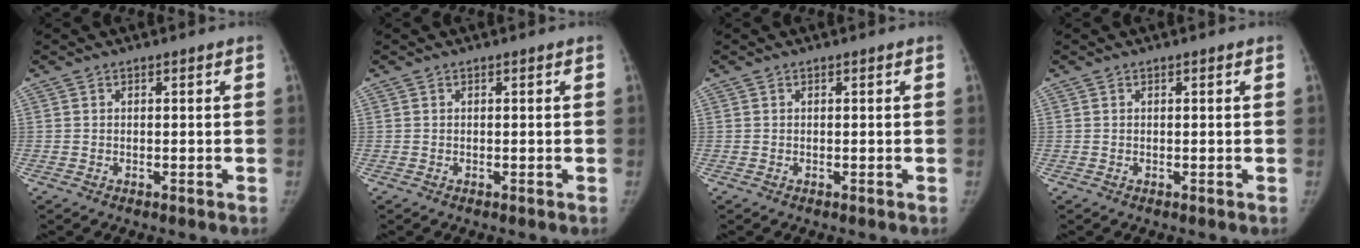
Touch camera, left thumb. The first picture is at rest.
{"total": 0.0}
{"total": 0.0}
{"total": 0.0}